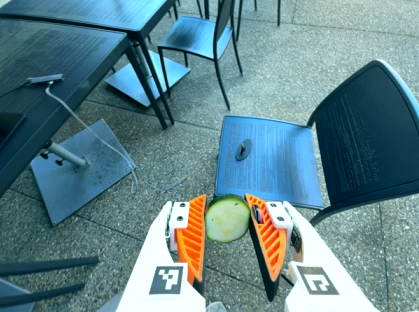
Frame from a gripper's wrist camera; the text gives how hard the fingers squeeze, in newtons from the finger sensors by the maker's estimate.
{"total": 11.8, "left": 11.7, "right": 11.9}